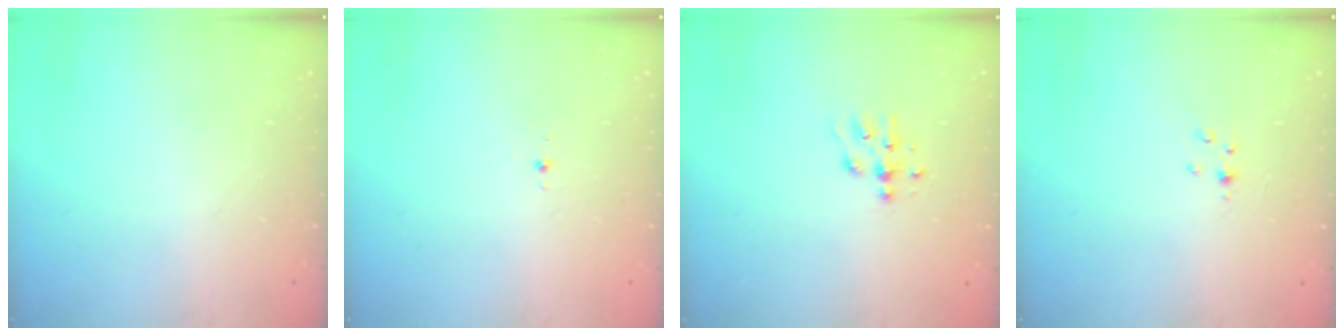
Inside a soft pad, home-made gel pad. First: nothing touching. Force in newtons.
{"total": 2.6, "press": 2.5, "slide": 0.7}
{"total": 6.7, "press": 6.7, "slide": 0.7}
{"total": 1.8, "press": 1.7, "slide": 0.3}